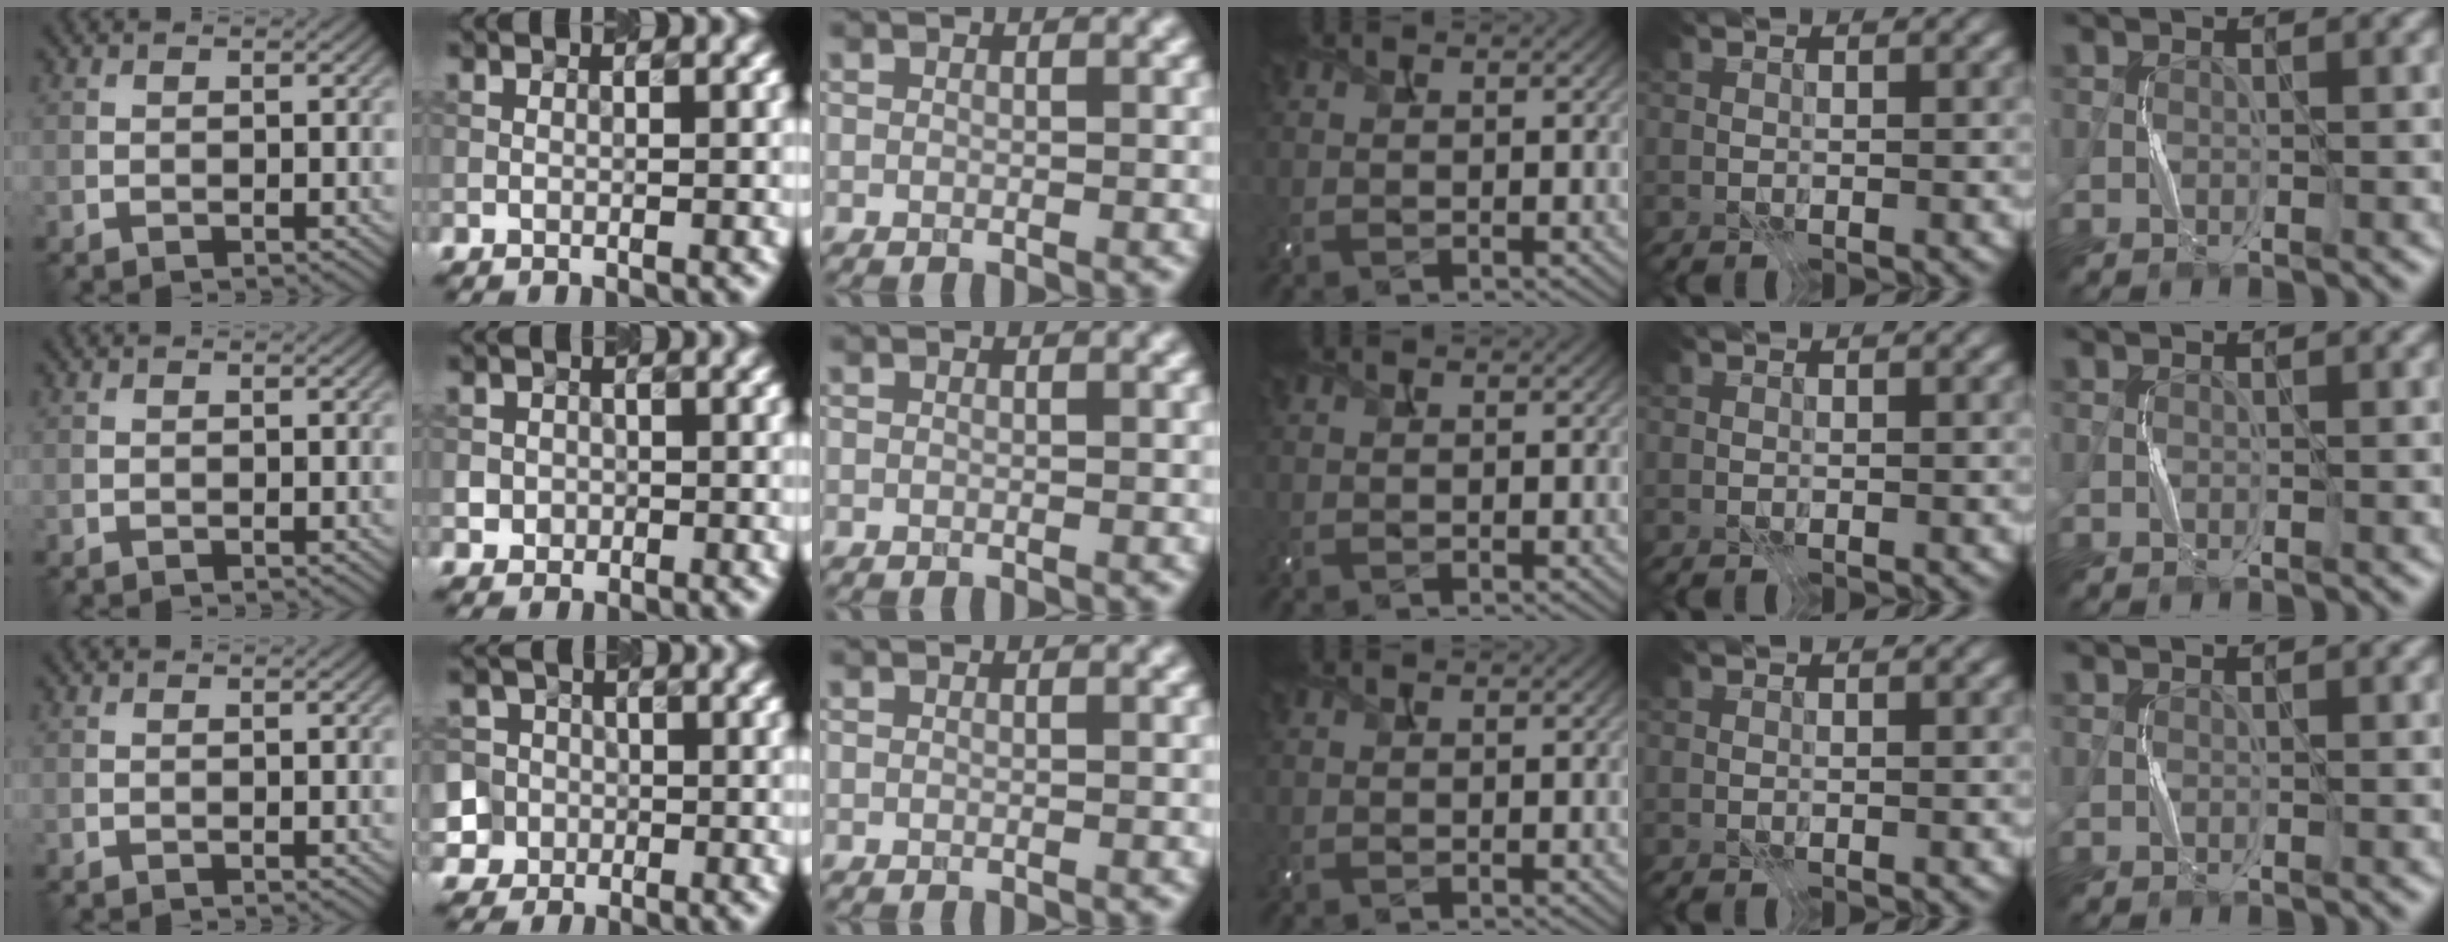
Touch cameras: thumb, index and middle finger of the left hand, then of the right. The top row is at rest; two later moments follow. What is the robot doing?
{"motion": "press", "object": "camera"}